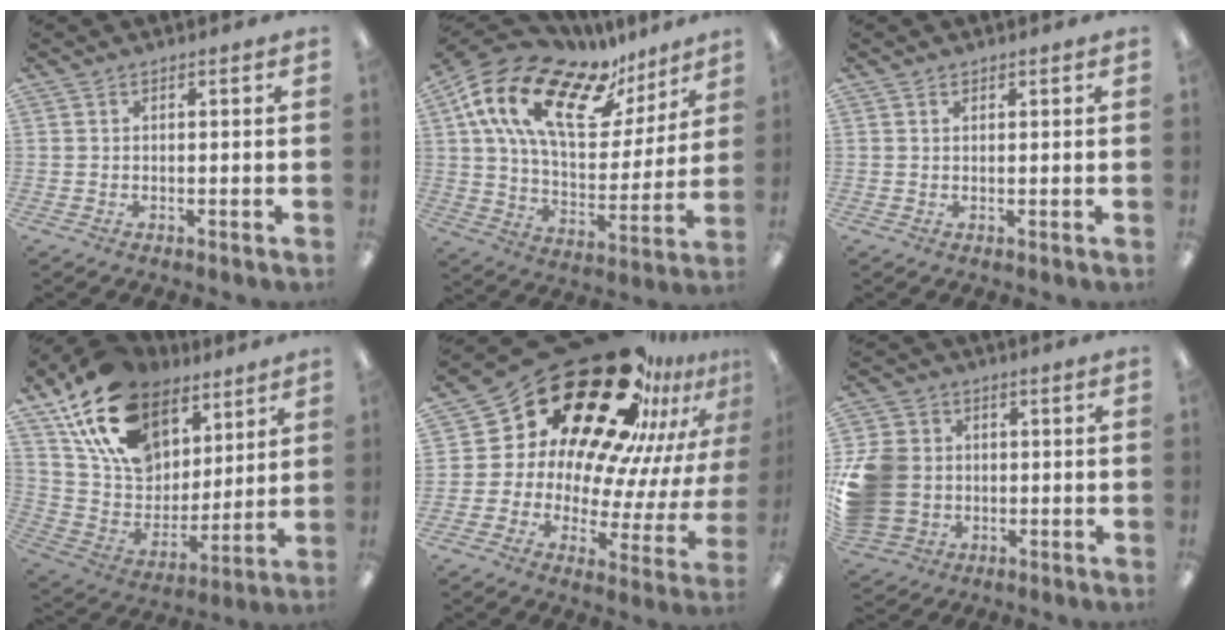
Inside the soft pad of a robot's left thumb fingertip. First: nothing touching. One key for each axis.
{"total": 21.7, "fx": 12.5, "fy": 10.6, "fz": 14.3, "tx": -0.262, "ty": -0.054, "tz": 0.220}
{"total": 0.9, "fx": 0.7, "fy": 0.5, "fz": 0.1, "tx": -0.003, "ty": 0.001, "tz": 0.013}
{"total": 20.6, "fx": 12.9, "fy": 12.6, "fz": 9.9, "tx": -0.190, "ty": -0.060, "tz": 0.241}
{"total": 29.5, "fx": 20.6, "fy": 13.9, "fz": 16.0, "tx": -0.247, "ty": -0.173, "tz": 0.373}
{"total": 13.9, "fx": -0.5, "fy": 12.1, "fz": 6.8, "tx": -0.152, "ty": 0.023, "tz": -0.001}